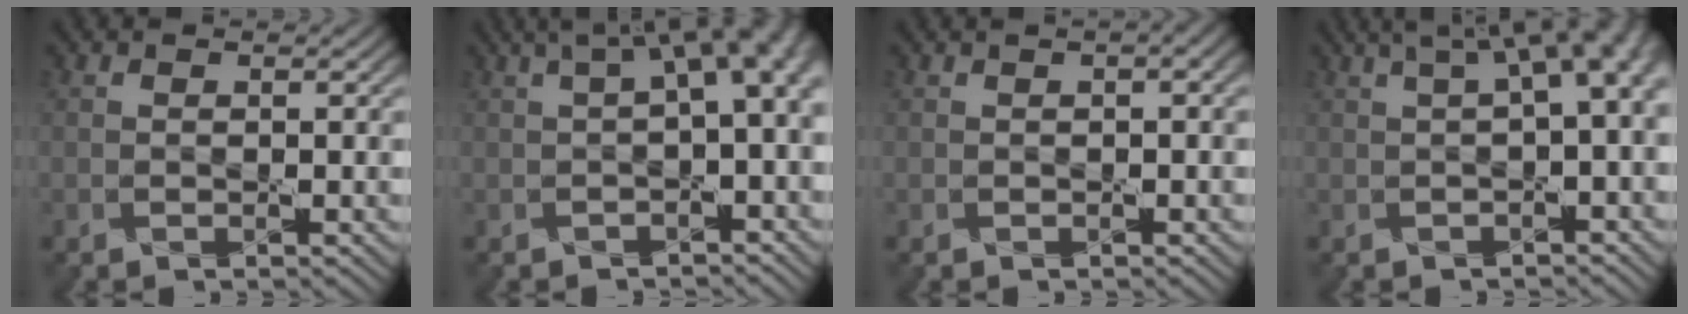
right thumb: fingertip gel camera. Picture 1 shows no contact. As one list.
[{"total": 7.4, "force": [1.4, 2.5, 6.9], "torque": [-0.094, 0.023, 0.024]}, {"total": 2.2, "force": [0.8, 0.6, 1.9], "torque": [-0.033, 0.002, 0.007]}, {"total": 8.0, "force": [2.0, 2.6, 7.3], "torque": [-0.084, 0.027, 0.032]}]